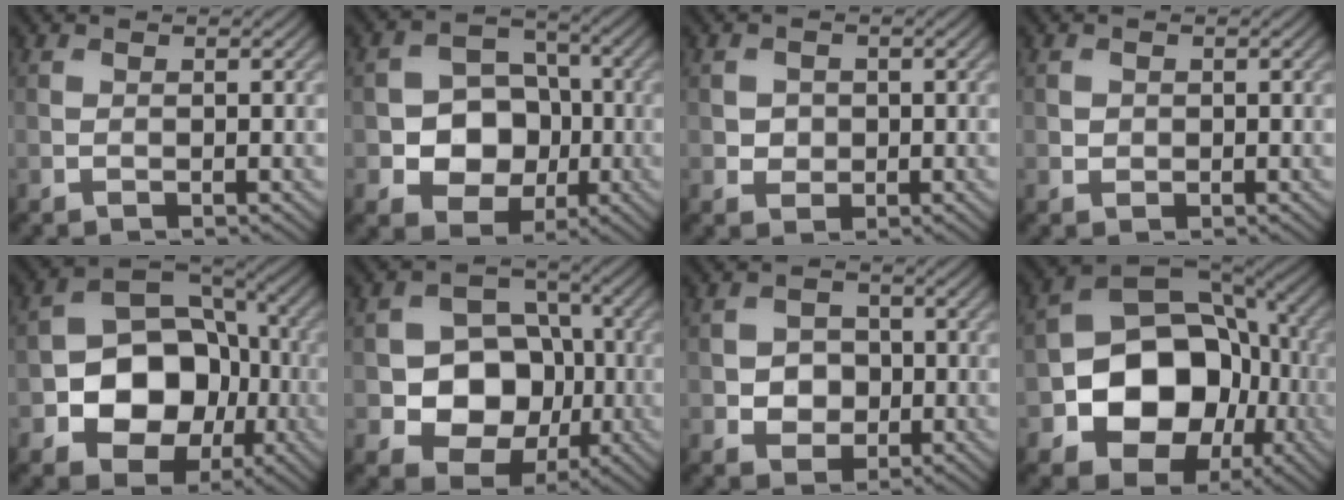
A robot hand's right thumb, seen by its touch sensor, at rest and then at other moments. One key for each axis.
{"total": 8.5, "fx": -1.7, "fy": 6.9, "fz": 4.7, "tx": -0.084, "ty": -0.005, "tz": -0.051}
{"total": 1.7, "fx": 0.0, "fy": 1.6, "fz": 0.6, "tx": -0.013, "ty": -0.004, "tz": -0.002}
{"total": 0.8, "fx": 0.1, "fy": 0.7, "fz": 0.2, "tx": -0.005, "ty": -0.002, "tz": 0.001}
{"total": 12.3, "fx": -3.0, "fy": 9.3, "fz": 7.5, "tx": -0.128, "ty": -0.013, "tz": -0.066}
{"total": 10.1, "fx": -1.7, "fy": 8.3, "fz": 5.6, "tx": -0.093, "ty": -0.007, "tz": -0.054}
{"total": 3.6, "fx": -0.6, "fy": 3.1, "fz": 1.8, "tx": -0.031, "ty": 0.000, "tz": -0.017}
{"total": 14.9, "fx": -3.7, "fy": 11.3, "fz": 9.0, "tx": -0.161, "ty": -0.030, "tz": -0.069}